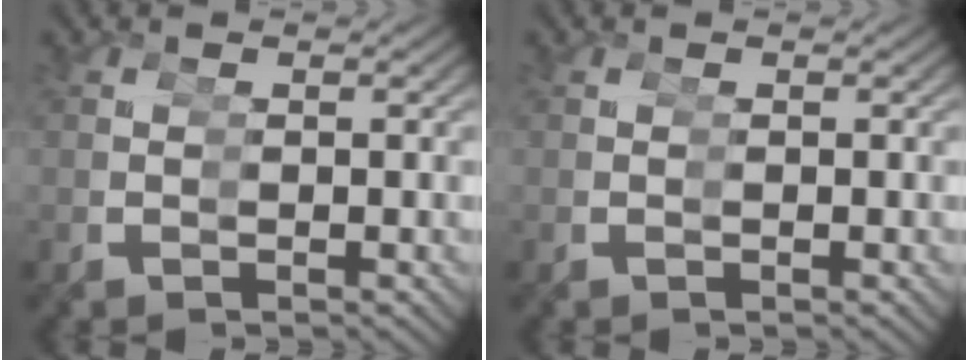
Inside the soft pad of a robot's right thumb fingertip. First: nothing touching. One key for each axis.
{"total": 0.0}